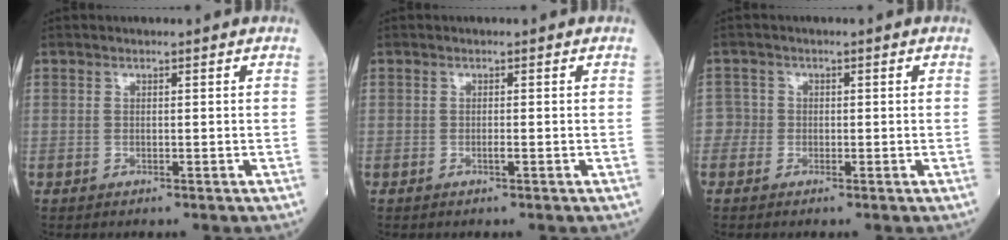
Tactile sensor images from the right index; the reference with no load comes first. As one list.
[{"total": 0.7, "force": [-0.3, 0.0, 0.6], "torque": [-0.014, 0.000, -0.005]}, {"total": 1.9, "force": [-0.5, 1.8, 0.0], "torque": [0.016, 0.008, -0.016]}]